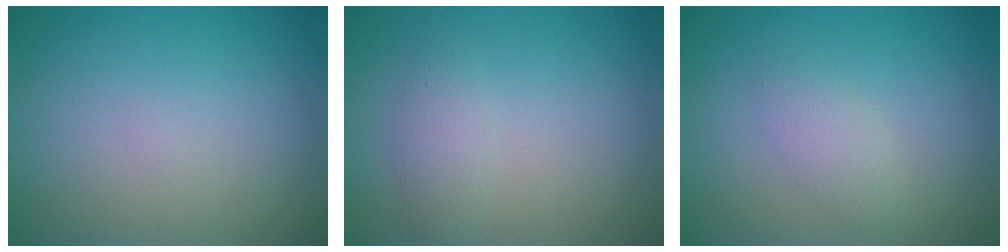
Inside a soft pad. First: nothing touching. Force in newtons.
{"total": 1.6, "press": 1.6, "slide": 0.0}
{"total": 1.7, "press": 1.7, "slide": 0.1}